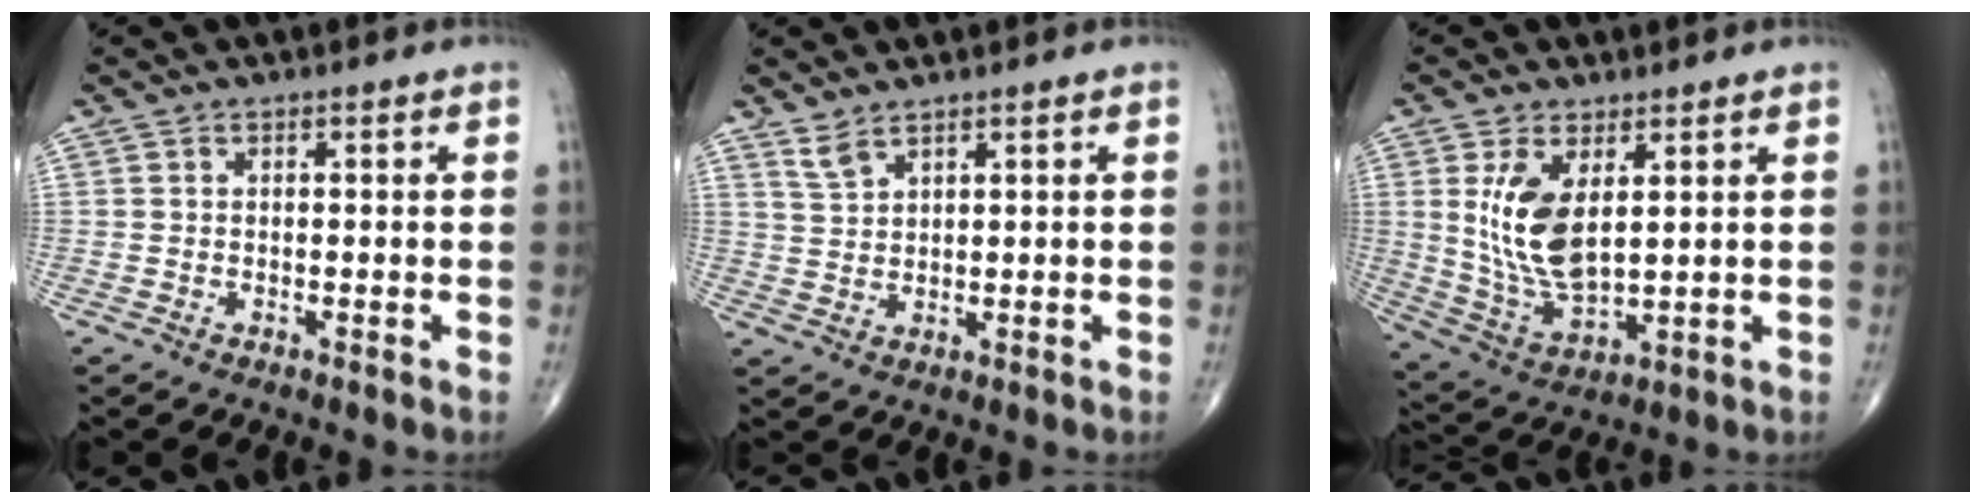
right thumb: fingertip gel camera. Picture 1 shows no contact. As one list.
[{"total": 2.8, "force": [2.4, 0.8, 1.3], "torque": [-0.028, -0.012, 0.055]}, {"total": 11.5, "force": [3.0, 5.6, 9.5], "torque": [-0.181, -0.022, 0.075]}]